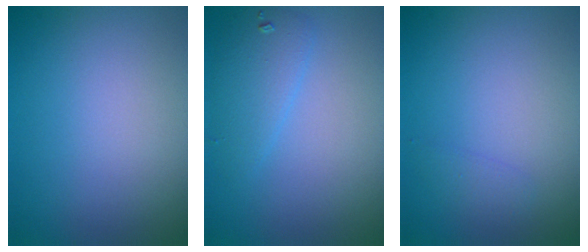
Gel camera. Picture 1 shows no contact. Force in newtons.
{"total": 2.4, "press": 2.4, "slide": 0.1}
{"total": 0.8, "press": 0.8, "slide": 0.0}